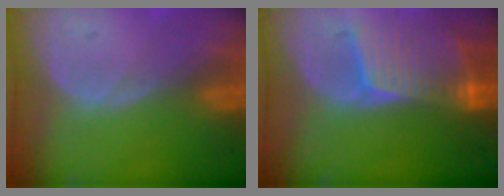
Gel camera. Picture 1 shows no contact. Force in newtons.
{"total": 8.3, "press": 7.7, "slide": 3.2}